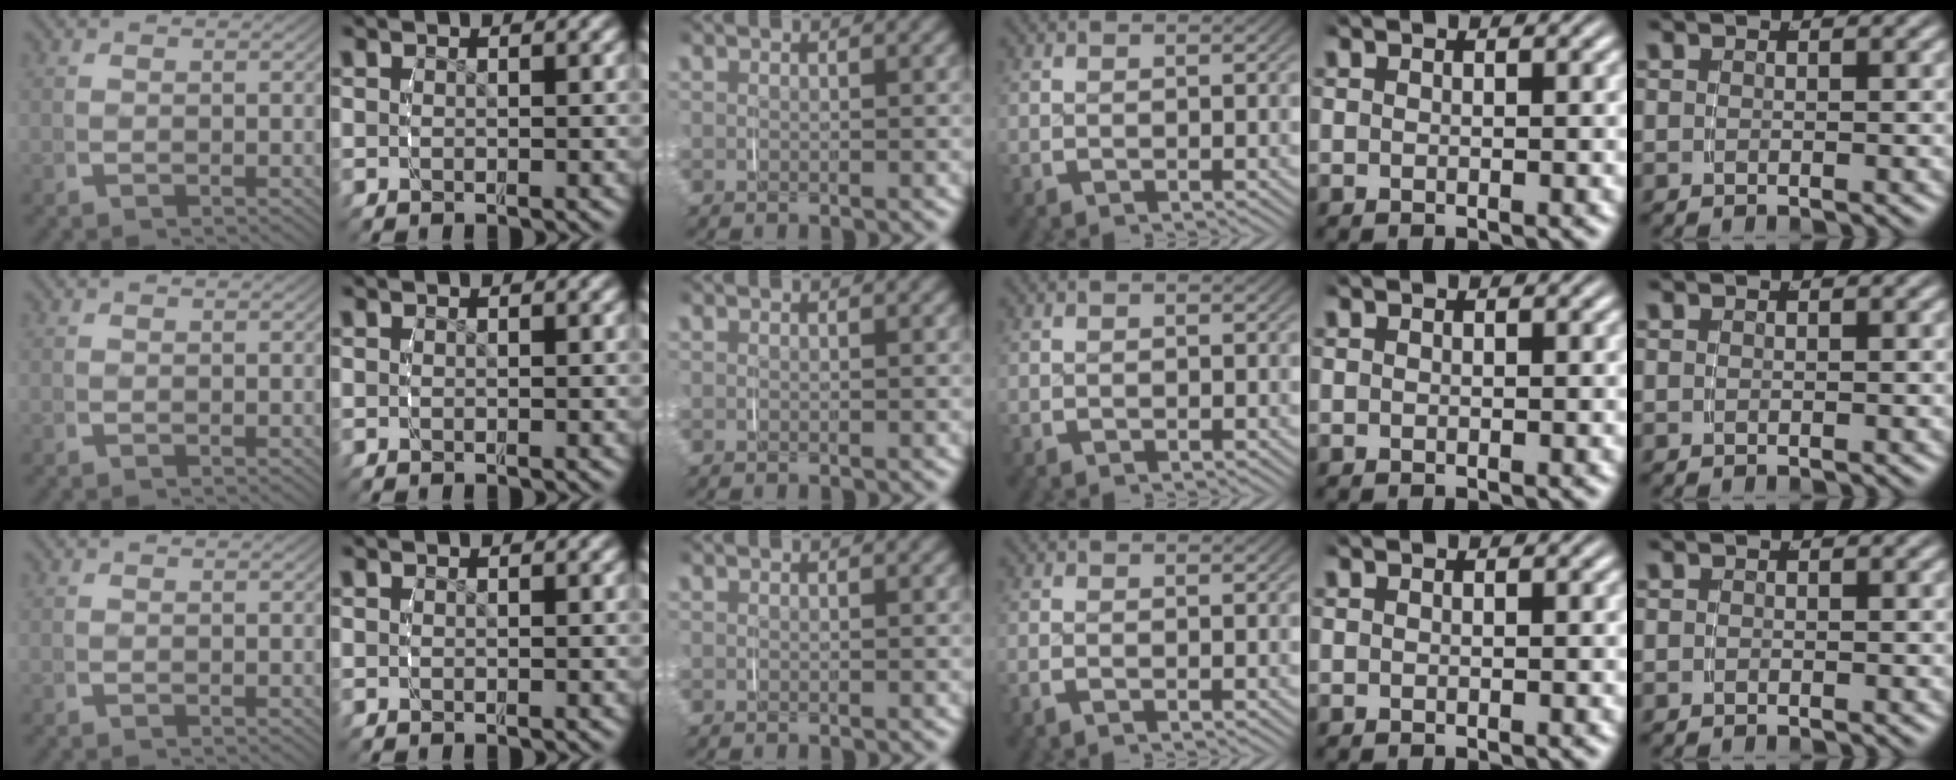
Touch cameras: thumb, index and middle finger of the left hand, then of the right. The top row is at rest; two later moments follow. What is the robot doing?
{"motion": "grasp_and_lifting", "object": "scarf"}